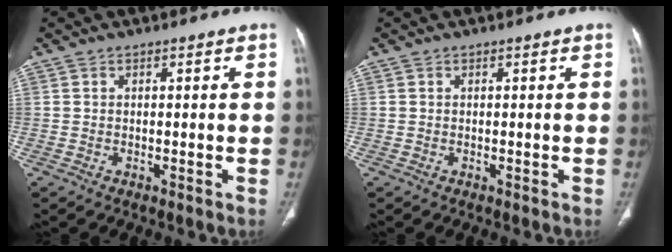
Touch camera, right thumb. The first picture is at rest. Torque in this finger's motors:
{"motor_torque": [-0.01, 0.01, -0.01, -0.01, 0.00]}